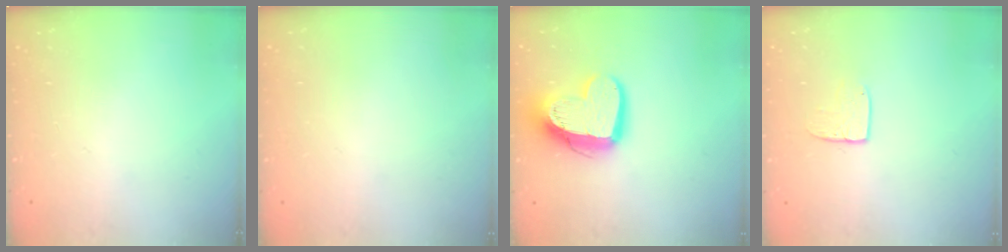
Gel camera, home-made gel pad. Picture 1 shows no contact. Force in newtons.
{"total": 0.0}
{"total": 15.6, "press": 15.5, "slide": 1.6}
{"total": 6.5, "press": 6.5, "slide": 0.4}